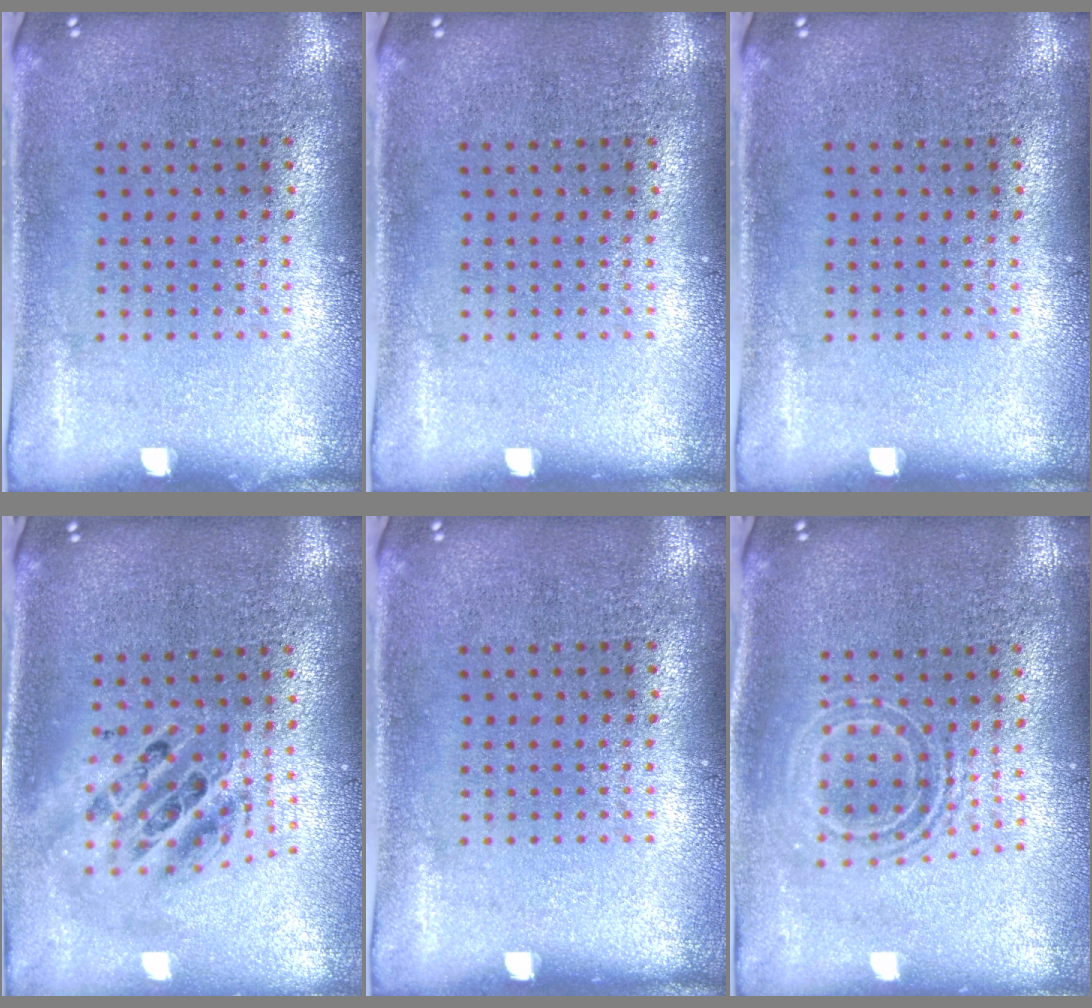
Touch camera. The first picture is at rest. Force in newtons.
{"total": 0.0}
{"total": 0.0}
{"total": 2.0, "press": 1.5, "slide": 1.3}
{"total": 0.0}
{"total": 1.6, "press": 1.2, "slide": 1.0}